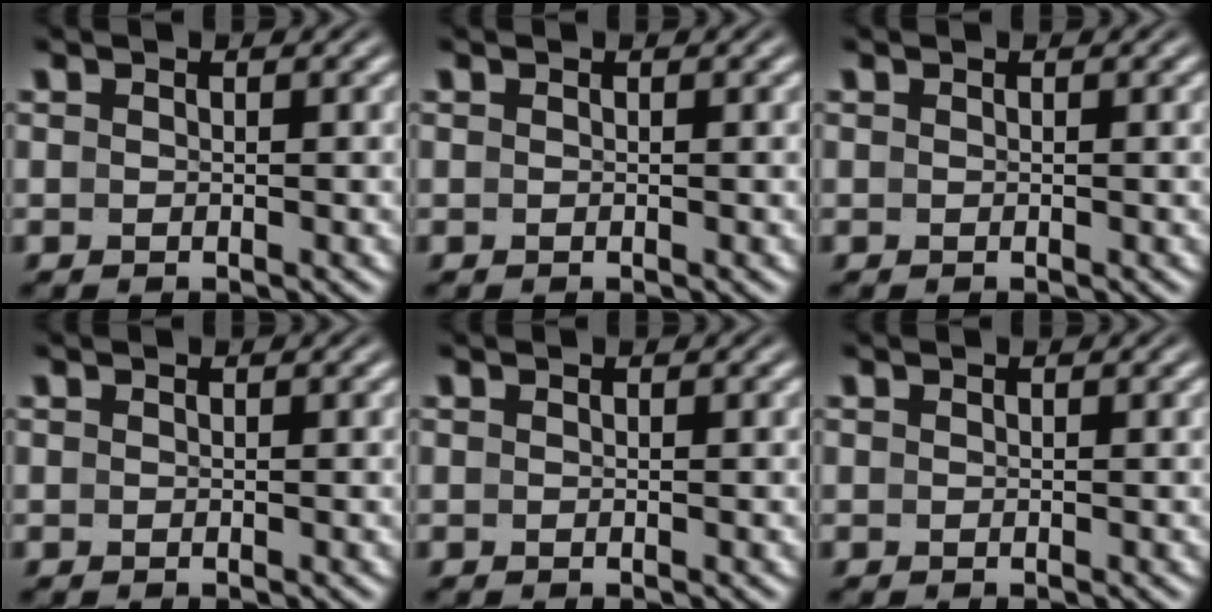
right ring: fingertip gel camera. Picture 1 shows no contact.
{"total": 0.0}
{"total": 0.0}
{"total": 0.0}
{"total": 0.0}
{"total": 0.0}